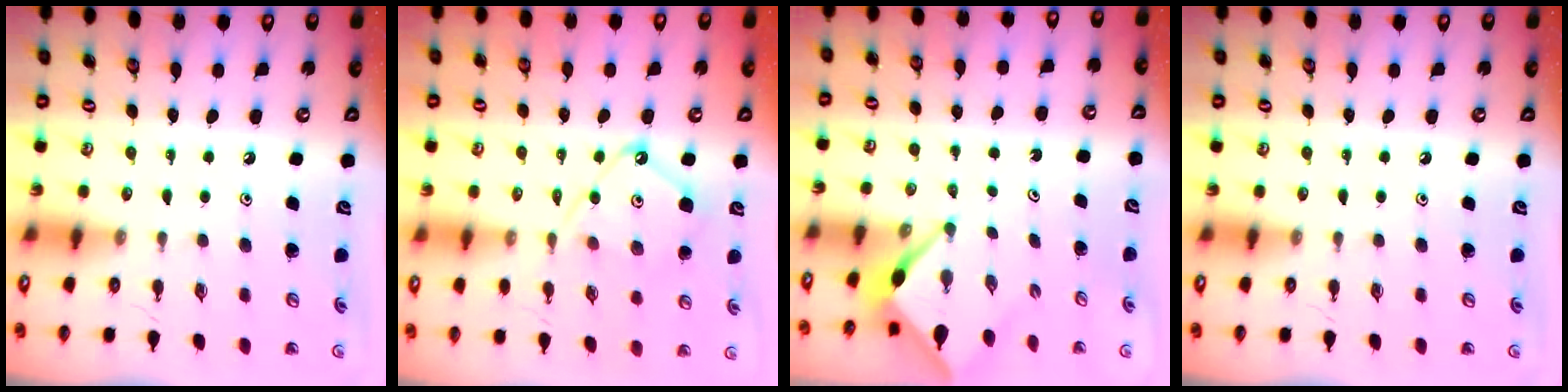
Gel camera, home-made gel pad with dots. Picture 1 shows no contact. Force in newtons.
{"total": 10.1, "press": 10.0, "slide": 1.0}
{"total": 2.9, "press": 2.9, "slide": 0.4}
{"total": 0.0}